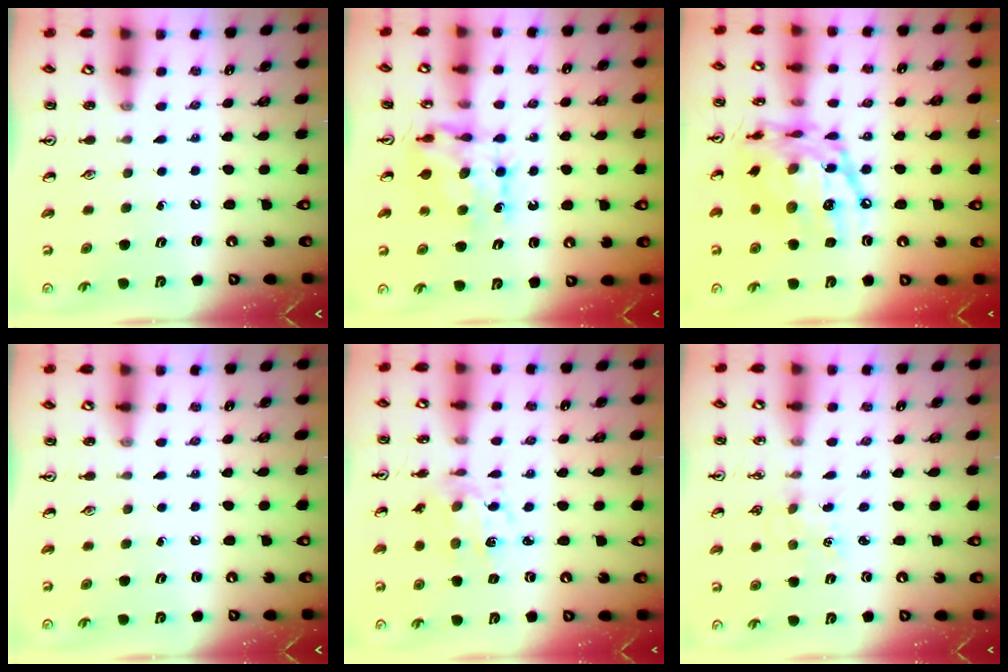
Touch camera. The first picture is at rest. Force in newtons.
{"total": 7.6, "press": 7.6, "slide": 0.7}
{"total": 18.0, "press": 17.9, "slide": 1.5}
{"total": 0.0}
{"total": 6.3, "press": 6.3, "slide": 0.3}
{"total": 2.6, "press": 2.6, "slide": 0.4}